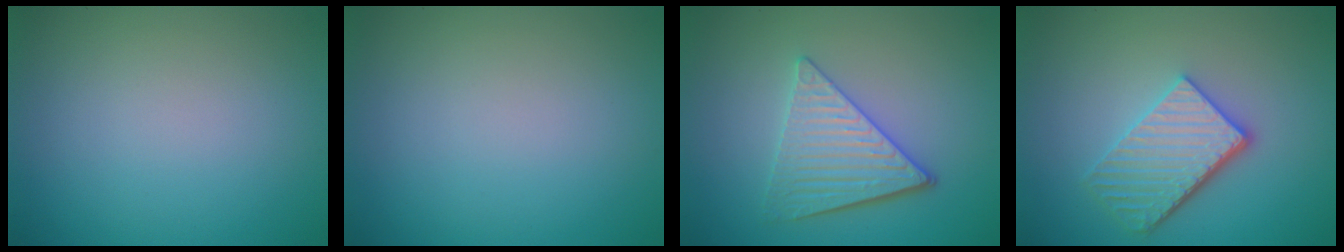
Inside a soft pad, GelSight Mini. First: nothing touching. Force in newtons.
{"total": 0.0}
{"total": 4.5, "press": 3.7, "slide": 2.5}
{"total": 4.5, "press": 3.6, "slide": 2.6}